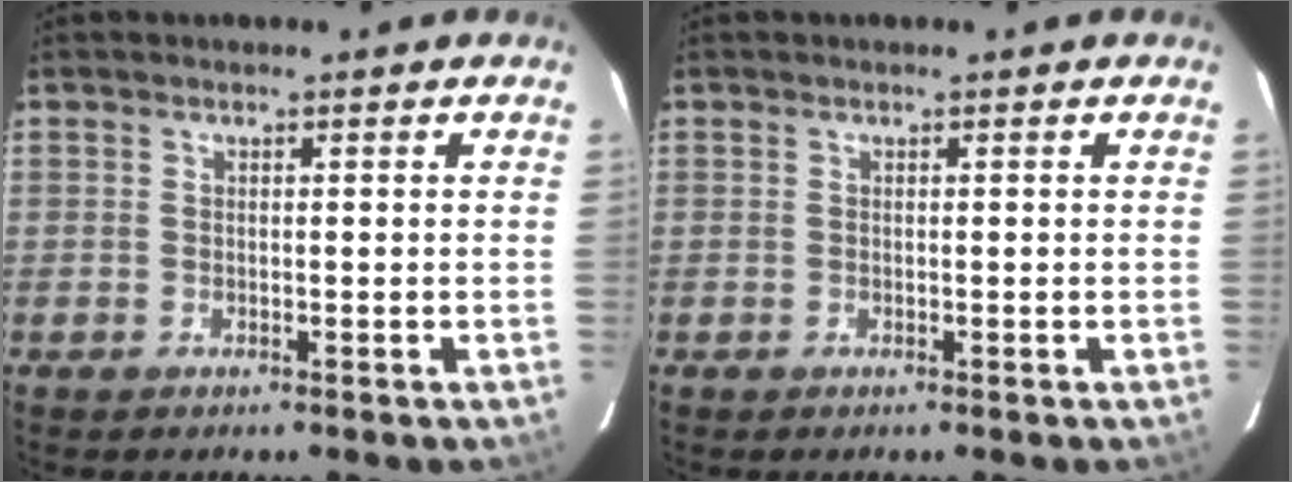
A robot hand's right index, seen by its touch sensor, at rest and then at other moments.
{"total": 0.0}